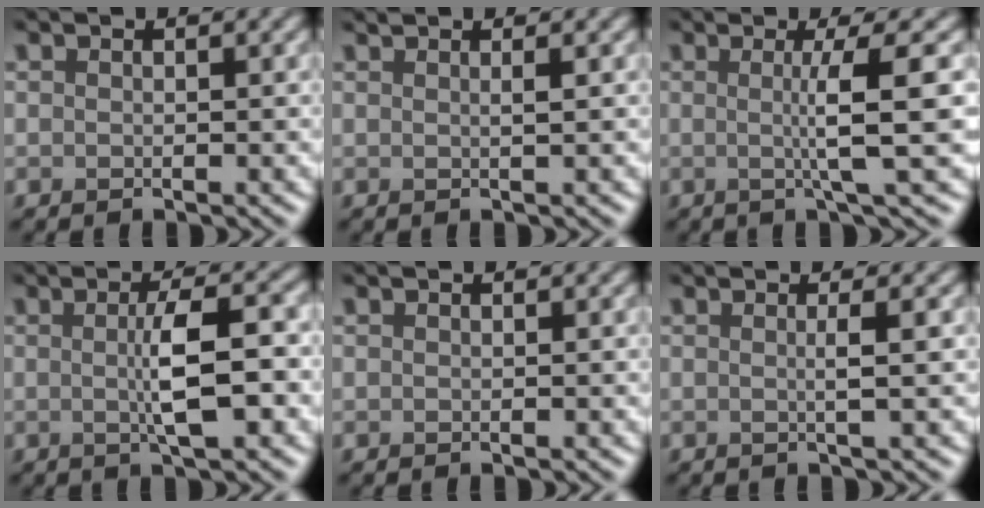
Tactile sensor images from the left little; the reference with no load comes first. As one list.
[{"total": 1.3, "force": [0.6, 0.4, 1.0], "torque": [-0.011, 0.002, 0.002]}, {"total": 5.0, "force": [0.2, 0.7, 5.0], "torque": [-0.077, 0.002, -0.003]}, {"total": 4.5, "force": [0.0, 0.8, 4.5], "torque": [-0.077, 0.004, -0.001]}, {"total": 0.0}, {"total": 1.8, "force": [0.0, 0.4, 1.7], "torque": [-0.027, 0.003, -0.007]}]